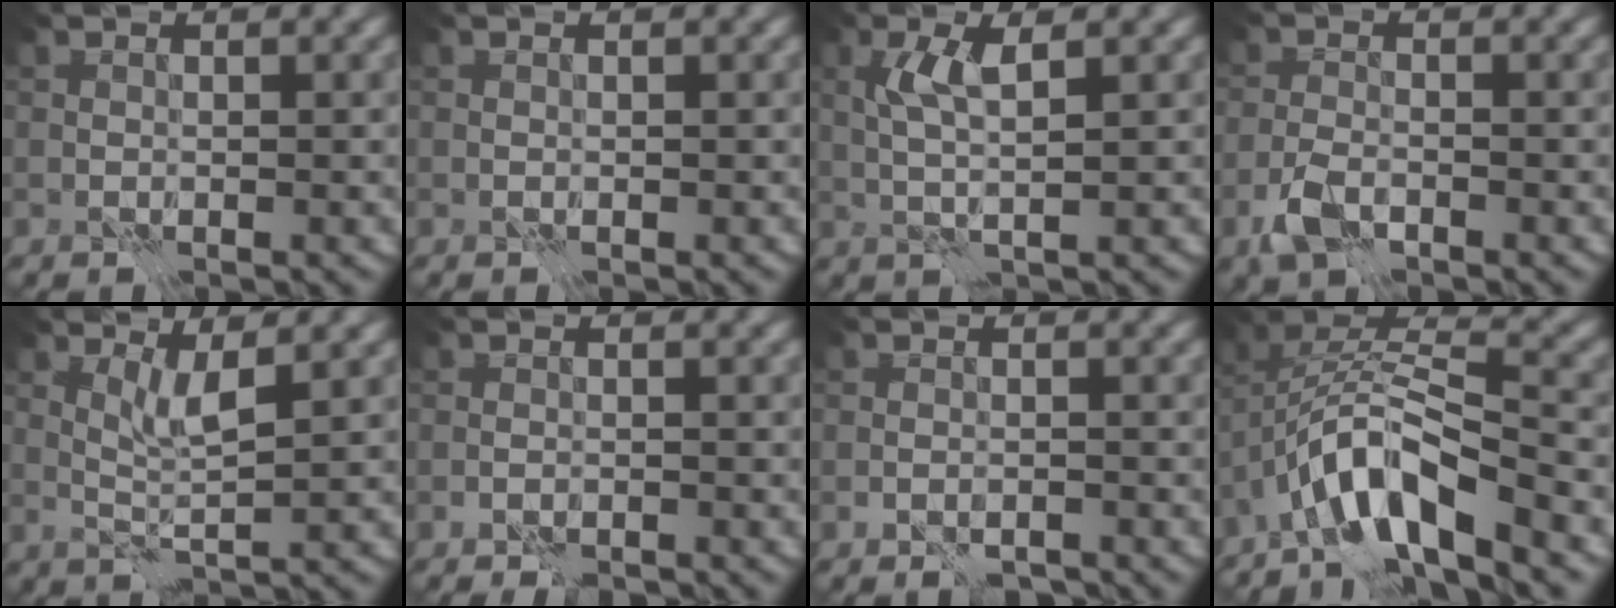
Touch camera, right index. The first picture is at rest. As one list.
[{"total": 0.0}, {"total": 2.7, "force": [1.4, -0.1, 2.4], "torque": [-0.050, 0.006, 0.025]}, {"total": 2.9, "force": [-1.9, 1.2, 1.8], "torque": [-0.039, 0.000, -0.045]}, {"total": 2.4, "force": [1.5, -0.5, 1.8], "torque": [-0.036, -0.003, 0.034]}, {"total": 0.7, "force": [-0.7, -0.3, 0.2], "torque": [0.001, 0.002, -0.013]}, {"total": 1.0, "force": [-0.8, 0.1, 0.7], "torque": [-0.009, -0.001, -0.012]}, {"total": 7.4, "force": [-4.3, 2.0, 5.7], "torque": [-0.091, 0.014, -0.090]}]